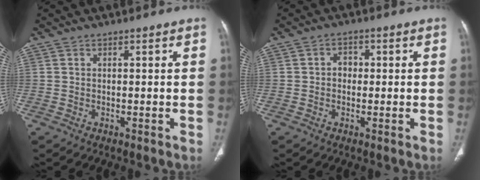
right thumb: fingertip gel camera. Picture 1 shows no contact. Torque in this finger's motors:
{"motor_torque": [-0.31, 0.18, 0.00, 0.29, 0.05]}